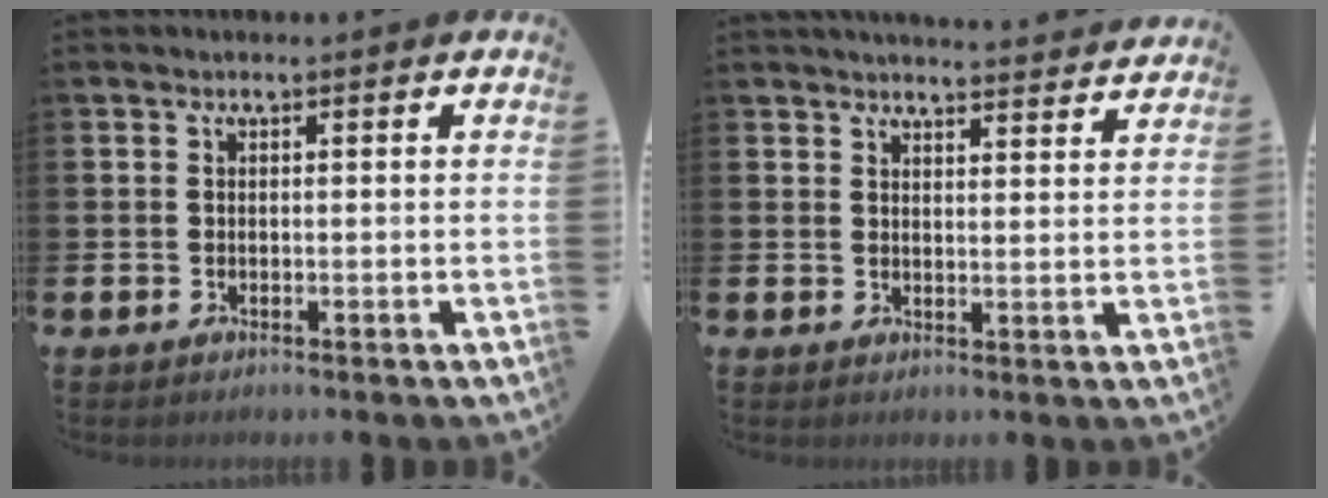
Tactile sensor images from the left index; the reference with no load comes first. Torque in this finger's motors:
{"motor_torque": [0.81, -1.04, 0.14, 0.01]}